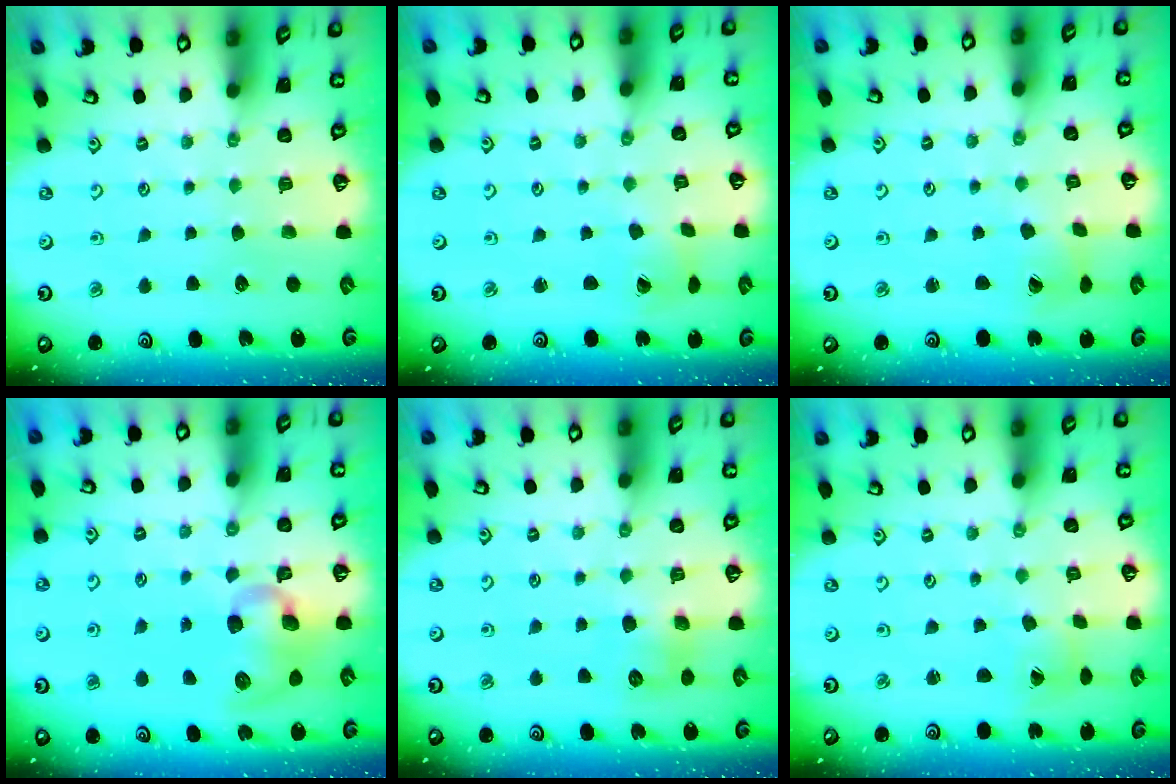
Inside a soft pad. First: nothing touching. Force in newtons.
{"total": 1.5, "press": 1.5, "slide": 0.2}
{"total": 2.3, "press": 2.3, "slide": 0.3}
{"total": 11.7, "press": 11.5, "slide": 1.6}
{"total": 6.7, "press": 6.7, "slide": 0.4}
{"total": 1.0, "press": 1.0, "slide": 0.1}